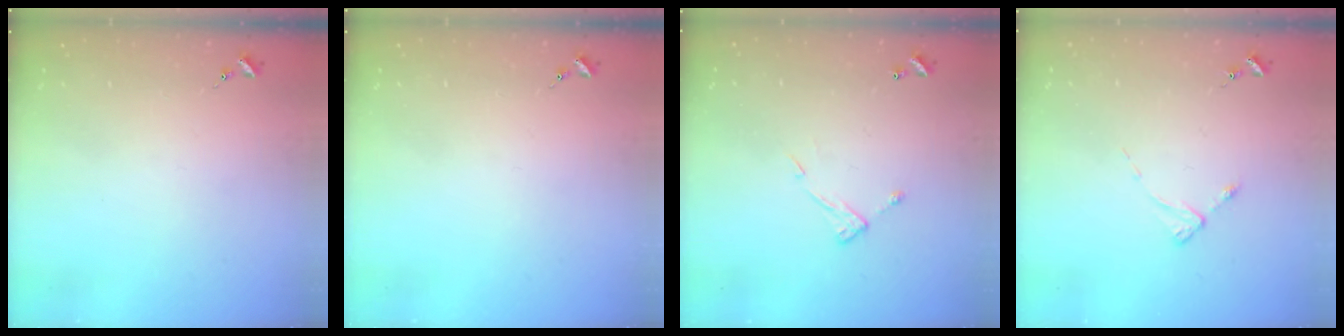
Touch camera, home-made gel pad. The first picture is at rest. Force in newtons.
{"total": 0.0}
{"total": 7.0, "press": 7.0, "slide": 0.4}
{"total": 2.5, "press": 2.5, "slide": 0.3}